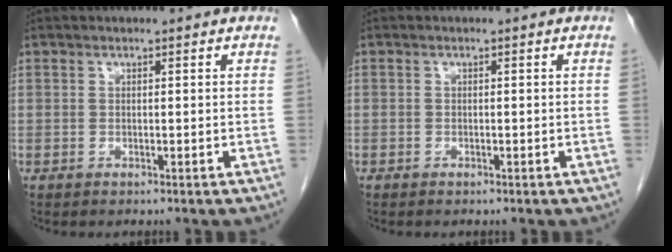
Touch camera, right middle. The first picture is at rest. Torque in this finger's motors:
{"motor_torque": [0.84, -1.30, -0.12, -0.21]}